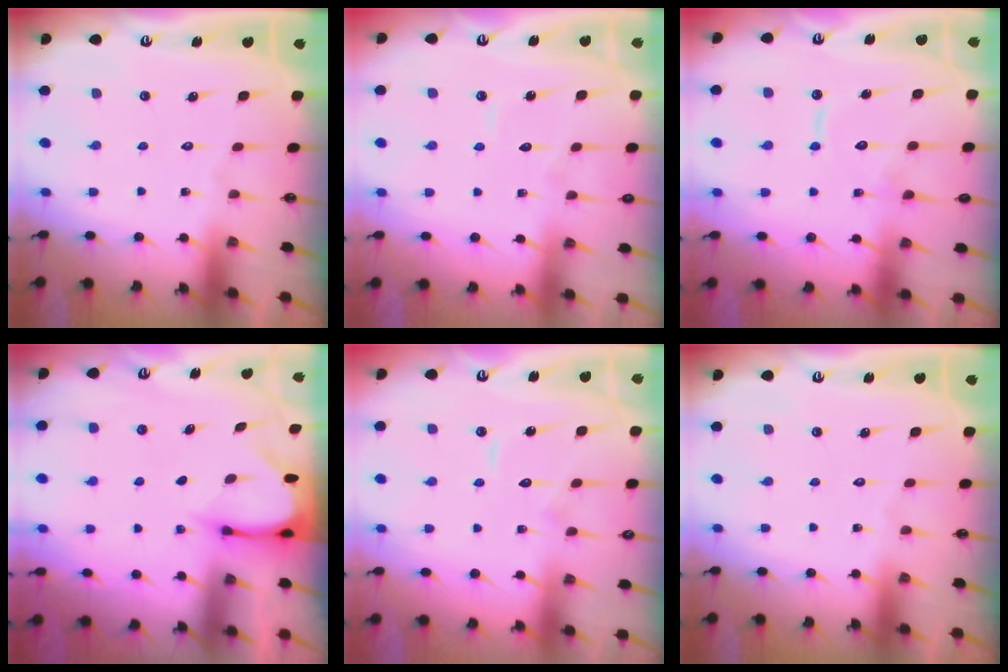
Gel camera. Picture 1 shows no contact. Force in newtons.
{"total": 4.4, "press": 4.3, "slide": 0.5}
{"total": 10.2, "press": 10.1, "slide": 1.0}
{"total": 3.7, "press": 3.7, "slide": 0.3}
{"total": 6.8, "press": 6.7, "slide": 0.7}
{"total": 0.0}